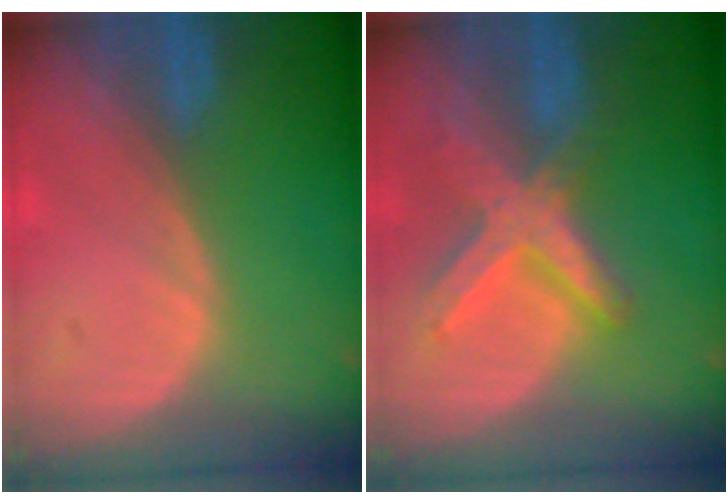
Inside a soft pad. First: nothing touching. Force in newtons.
{"total": 8.3, "press": 7.2, "slide": 4.2}